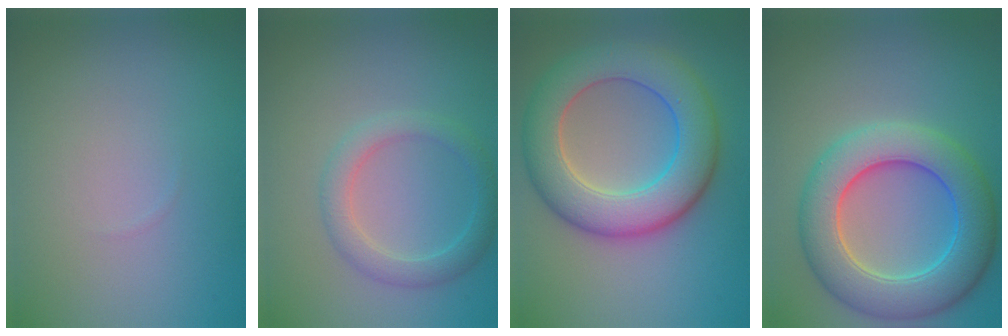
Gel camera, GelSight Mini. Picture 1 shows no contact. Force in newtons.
{"total": 2.9, "press": 2.9, "slide": 0.1}
{"total": 8.8, "press": 8.8, "slide": 0.1}
{"total": 8.5, "press": 8.4, "slide": 0.4}